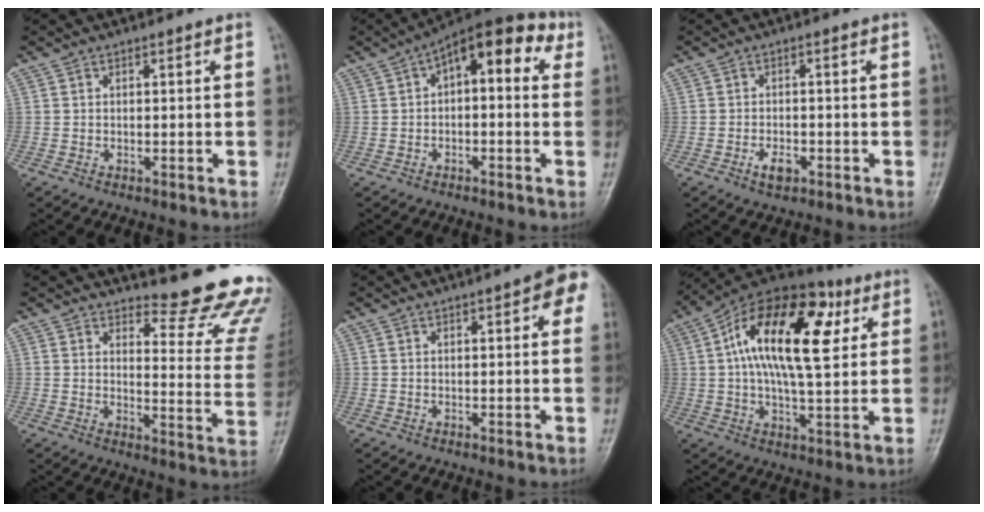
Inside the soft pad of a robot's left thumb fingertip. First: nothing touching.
{"total": 12.0, "force": [3.2, 5.8, 10.0], "torque": [-0.107, 0.039, 0.034]}
{"total": 3.2, "force": [-1.8, 1.6, 2.1], "torque": [-0.034, 0.012, -0.032]}
{"total": 17.3, "force": [16.1, 3.3, 5.2], "torque": [-0.017, -0.178, 0.170]}
{"total": 6.6, "force": [2.4, 1.9, 5.9], "torque": [-0.054, 0.005, 0.017]}
{"total": 21.2, "force": [5.4, 9.8, 18.0], "torque": [-0.280, 0.013, 0.074]}